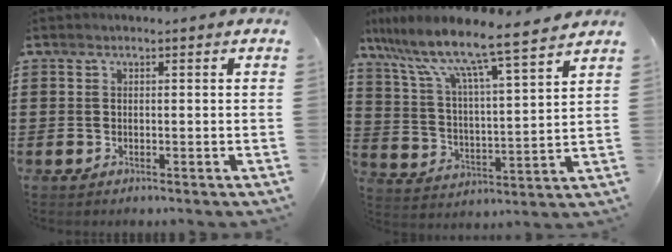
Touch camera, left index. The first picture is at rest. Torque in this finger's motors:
{"motor_torque": [2.14, 0.00, 0.83, 0.21]}